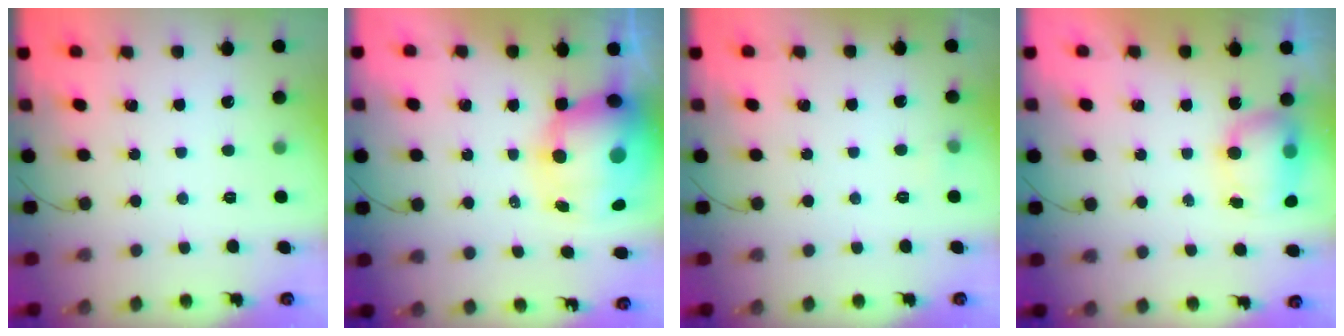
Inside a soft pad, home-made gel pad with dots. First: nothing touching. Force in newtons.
{"total": 16.2, "press": 15.6, "slide": 4.3}
{"total": 3.6, "press": 3.5, "slide": 1.1}
{"total": 7.8, "press": 7.5, "slide": 2.0}